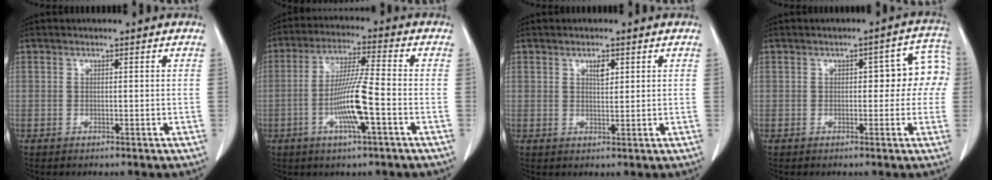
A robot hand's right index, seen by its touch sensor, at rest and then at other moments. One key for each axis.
{"total": 9.9, "fx": -2.9, "fy": 0.2, "fz": 9.5, "tx": -0.185, "ty": -0.005, "tz": -0.058}
{"total": 2.0, "fx": 1.0, "fy": 0.8, "fz": 1.5, "tx": -0.027, "ty": -0.002, "tz": 0.018}
{"total": 7.0, "fx": 0.4, "fy": 3.3, "fz": 6.2, "tx": -0.061, "ty": 0.041, "tz": 0.004}